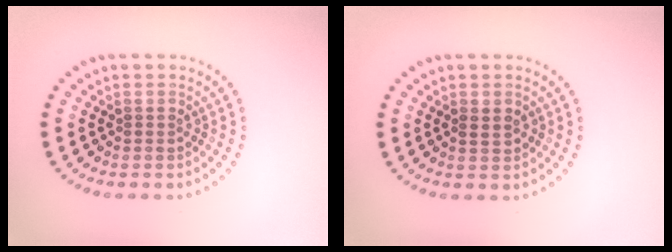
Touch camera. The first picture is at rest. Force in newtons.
{"total": 0.7, "press": 0.7, "slide": 0.3}